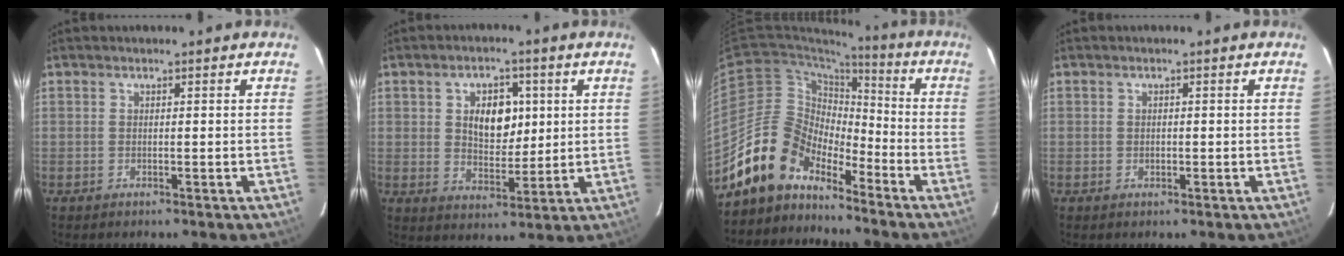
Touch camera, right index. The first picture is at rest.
{"total": 8.4, "force": [2.1, 5.4, 6.0], "torque": [-0.099, 0.010, 0.041]}
{"total": 13.3, "force": [-10.8, 6.8, 3.9], "torque": [-0.077, 0.027, -0.199]}
{"total": 0.8, "force": [-0.1, 0.7, 0.3], "torque": [-0.001, 0.001, -0.001]}